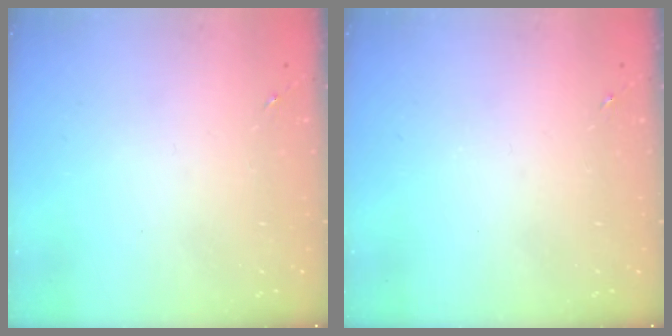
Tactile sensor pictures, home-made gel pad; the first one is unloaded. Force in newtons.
{"total": 0.0}